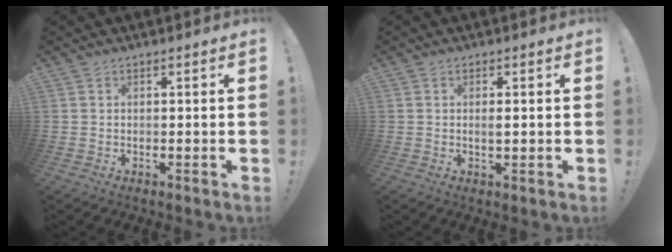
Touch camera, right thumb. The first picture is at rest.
{"total": 1.4, "force": [0.0, 0.3, 1.4], "torque": [-0.022, -0.002, -0.002]}